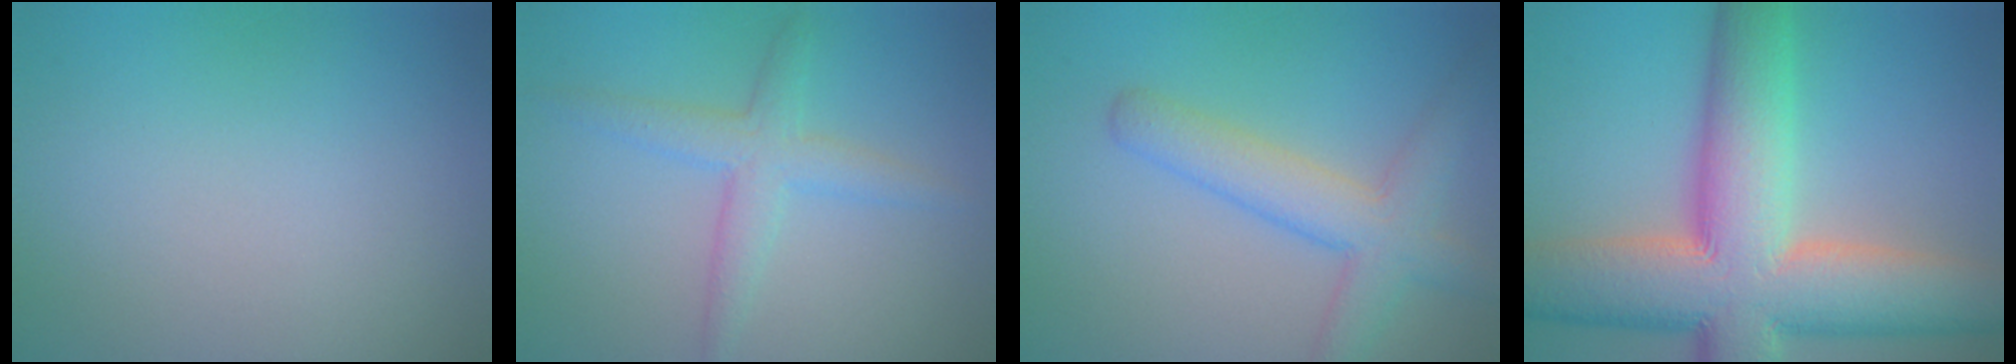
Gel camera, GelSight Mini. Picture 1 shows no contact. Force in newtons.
{"total": 2.9, "press": 2.9, "slide": 0.2}
{"total": 4.6, "press": 4.6, "slide": 0.3}
{"total": 14.4, "press": 14.4, "slide": 0.8}